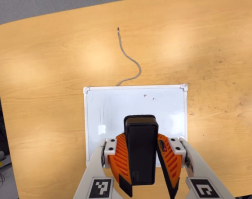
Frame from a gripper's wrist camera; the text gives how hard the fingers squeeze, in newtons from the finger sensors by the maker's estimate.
{"total": 9.7, "left": 9.7, "right": 9.7}